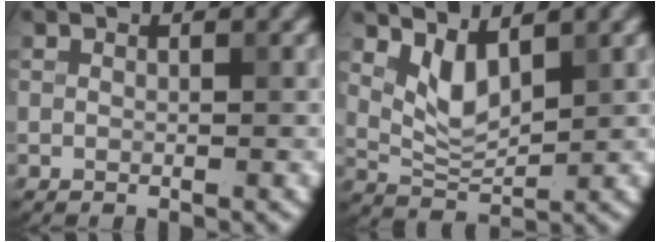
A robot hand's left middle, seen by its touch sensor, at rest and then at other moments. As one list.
[{"total": 3.4, "force": [1.8, 1.5, 2.5], "torque": [-0.055, -0.009, 0.042]}]